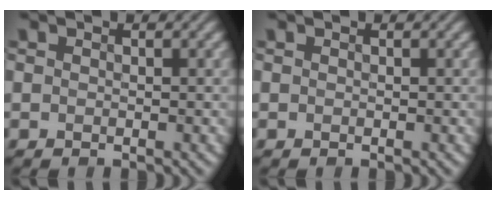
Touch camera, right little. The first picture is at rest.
{"total": 0.0}